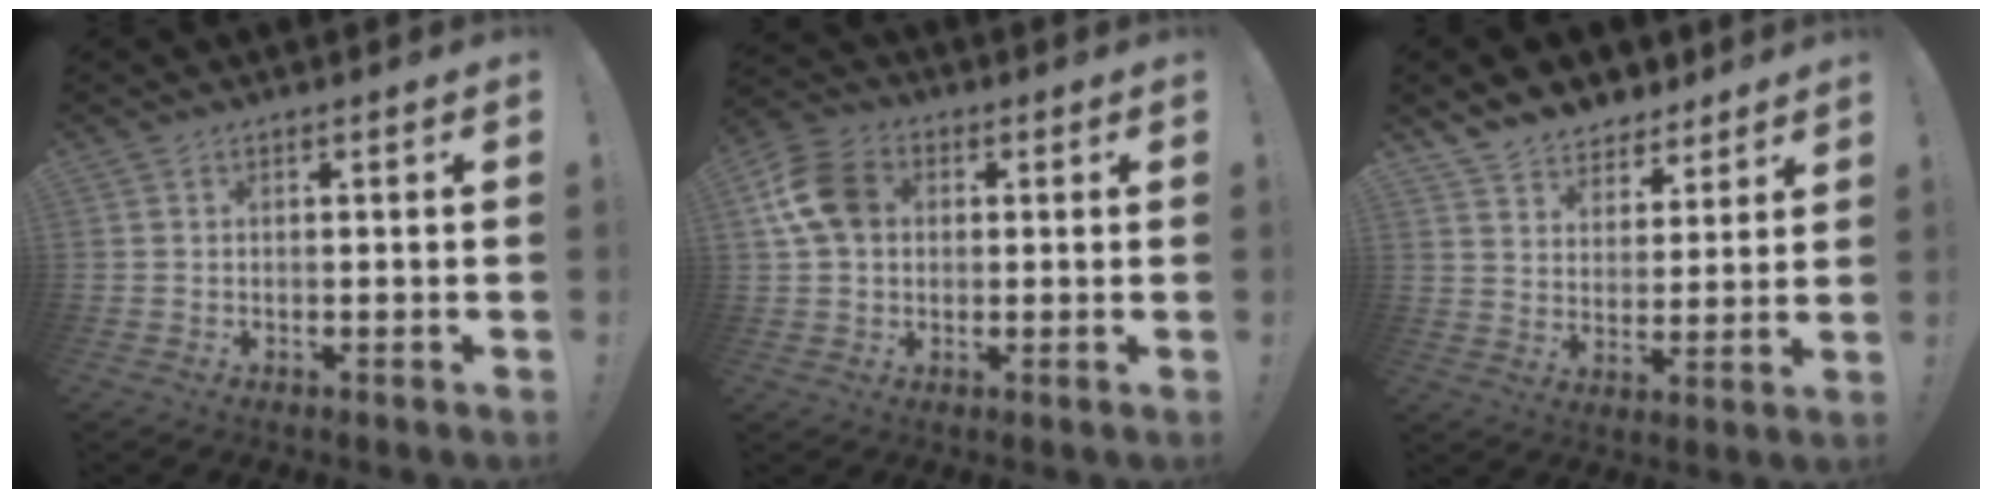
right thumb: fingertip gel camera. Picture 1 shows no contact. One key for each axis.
{"total": 12.0, "fx": 2.5, "fy": 9.2, "fz": 7.2, "tx": -0.130, "ty": 0.011, "tz": 0.055}
{"total": 7.9, "fx": 6.4, "fy": 4.6, "fz": 0.8, "tx": -0.010, "ty": -0.058, "tz": 0.124}